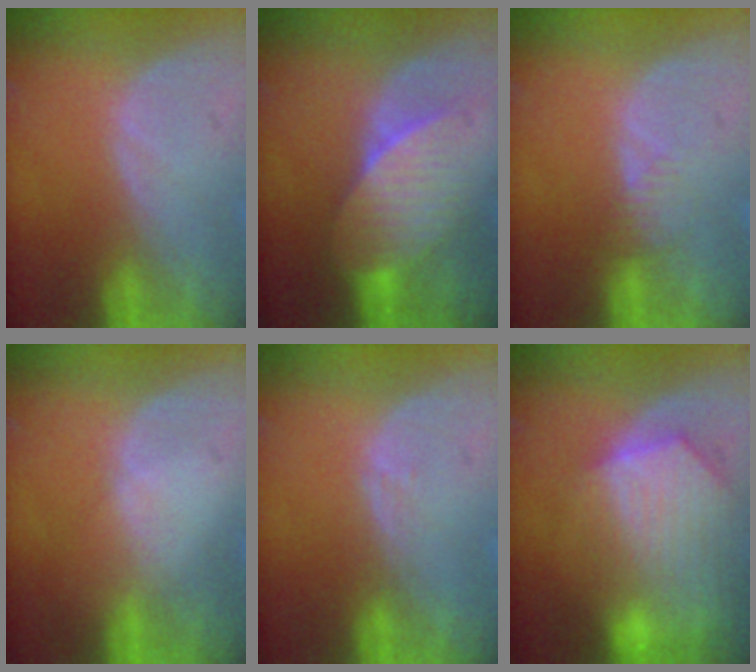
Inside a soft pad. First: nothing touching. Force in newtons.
{"total": 7.0, "press": 6.6, "slide": 2.3}
{"total": 1.6, "press": 1.6, "slide": 0.2}
{"total": 0.6, "press": 0.5, "slide": 0.2}
{"total": 1.1, "press": 0.9, "slide": 0.7}
{"total": 10.4, "press": 9.2, "slide": 4.9}